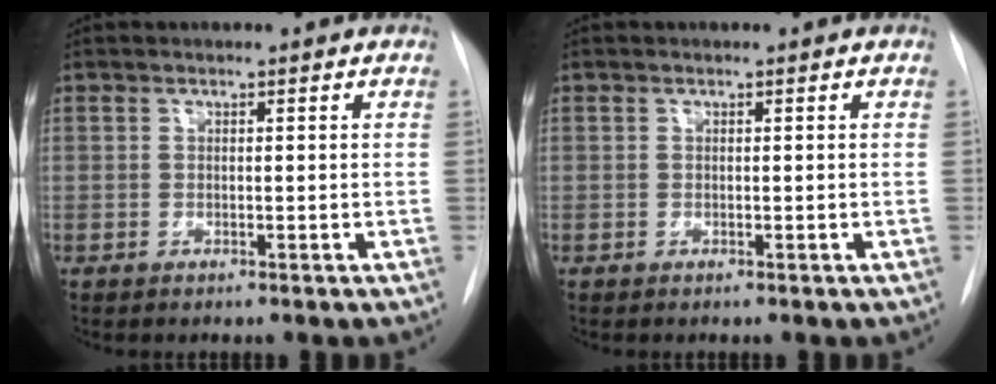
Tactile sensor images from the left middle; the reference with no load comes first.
{"total": 0.0}